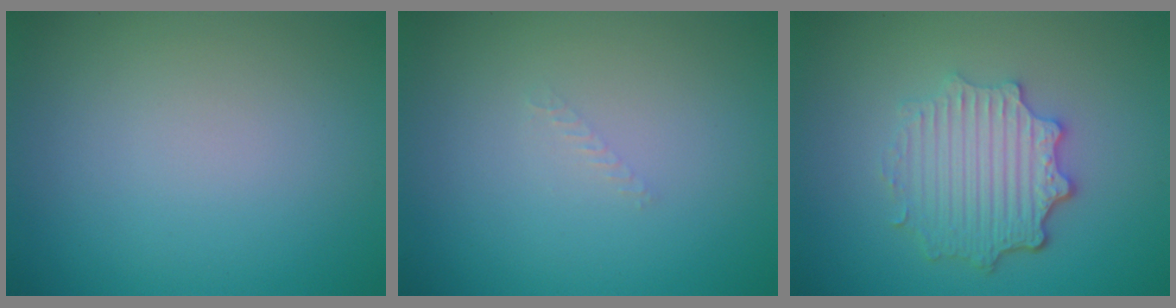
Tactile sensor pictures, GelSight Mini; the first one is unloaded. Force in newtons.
{"total": 0.6, "press": 0.6, "slide": 0.1}
{"total": 4.7, "press": 3.7, "slide": 2.9}